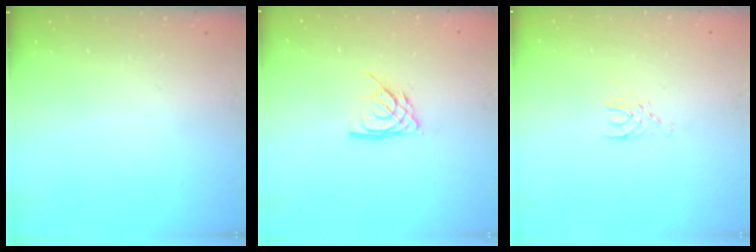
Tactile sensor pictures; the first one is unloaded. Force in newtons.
{"total": 7.6, "press": 7.6, "slide": 0.5}
{"total": 4.7, "press": 4.7, "slide": 0.5}